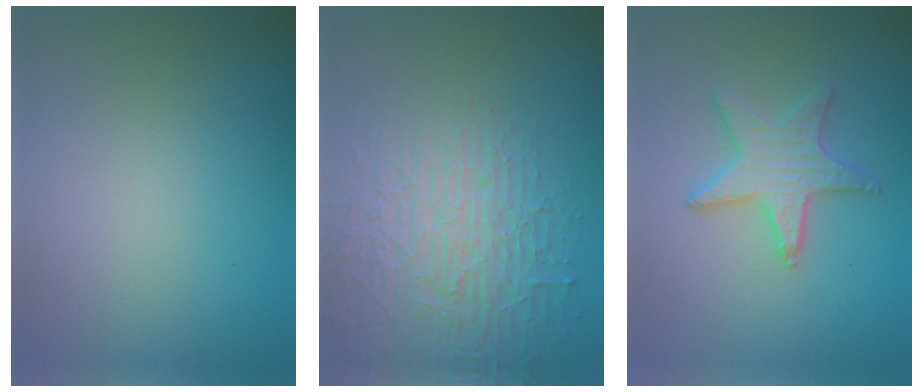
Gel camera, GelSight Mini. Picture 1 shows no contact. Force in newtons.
{"total": 4.4, "press": 4.3, "slide": 1.2}
{"total": 3.2, "press": 3.2, "slide": 0.2}